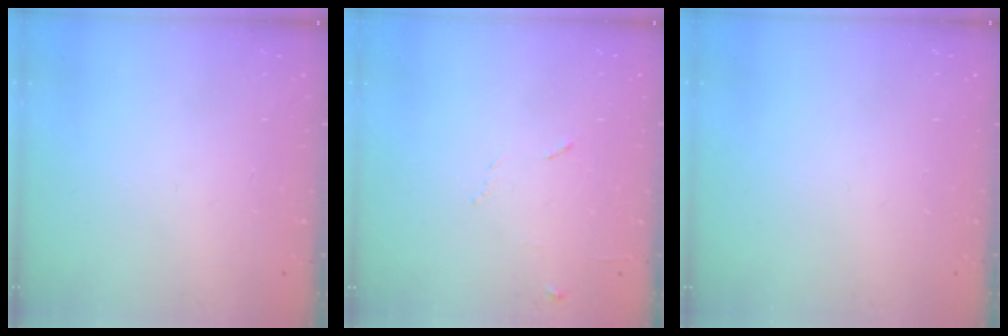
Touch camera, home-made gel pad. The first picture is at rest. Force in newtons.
{"total": 6.4, "press": 6.3, "slide": 0.7}
{"total": 0.0}